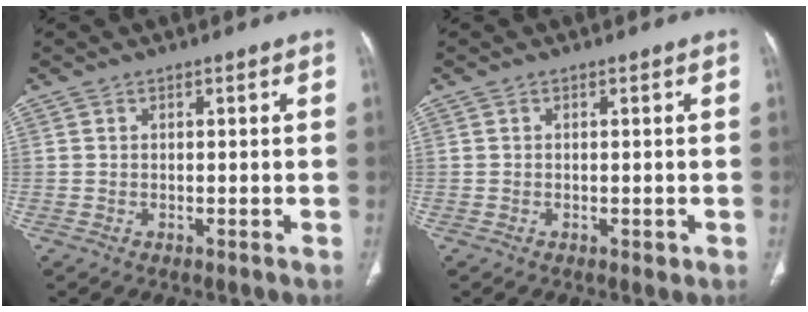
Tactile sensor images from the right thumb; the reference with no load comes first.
{"total": 0.8, "force": [-0.3, 0.5, 0.6], "torque": [-0.008, -0.001, -0.002]}